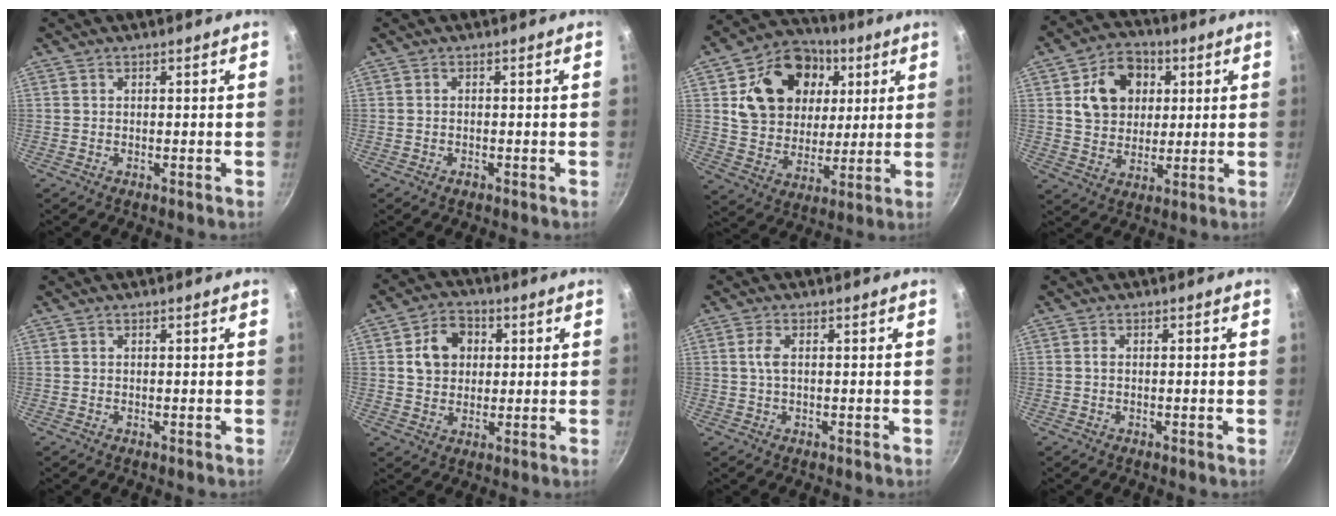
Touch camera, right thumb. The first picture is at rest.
{"total": 0.9, "force": [-0.6, 0.5, 0.5], "torque": [-0.010, 0.002, -0.011]}
{"total": 19.5, "force": [5.7, 15.2, 10.8], "torque": [-0.167, -0.001, 0.099]}
{"total": 12.3, "force": [3.2, 9.8, 6.7], "torque": [-0.078, 0.001, 0.052]}
{"total": 0.0}
{"total": 8.3, "force": [1.8, 6.8, 4.4], "torque": [-0.046, 0.008, 0.025]}
{"total": 2.4, "force": [0.3, 1.1, 2.1], "torque": [-0.049, 0.004, 0.005]}
{"total": 0.8, "force": [-0.2, 0.2, 0.8], "torque": [-0.023, 0.005, -0.008]}